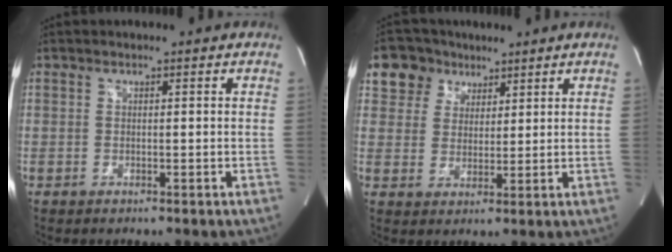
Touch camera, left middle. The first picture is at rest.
{"total": 6.8, "force": [3.9, 5.5, 0.8], "torque": [-0.016, 0.013, 0.074]}